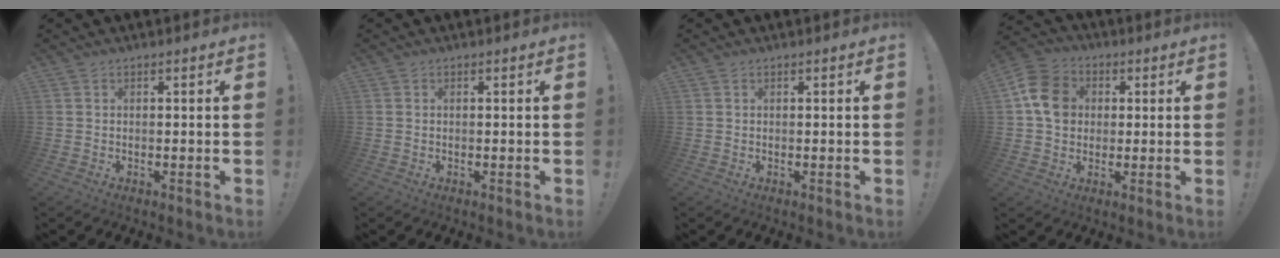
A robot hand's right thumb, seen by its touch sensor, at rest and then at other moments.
{"total": 0.0}
{"total": 0.0}
{"total": 12.1, "force": [1.9, 10.2, 6.3], "torque": [-0.098, 0.013, 0.044]}